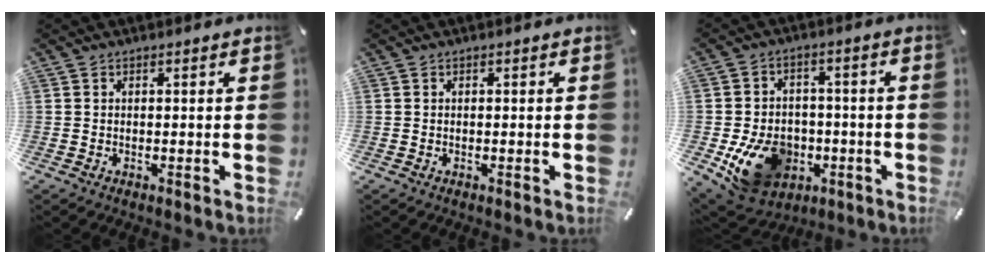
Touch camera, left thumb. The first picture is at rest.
{"total": 0.0}
{"total": 14.6, "force": [-4.9, 11.2, 7.9], "torque": [-0.157, 0.027, -0.075]}